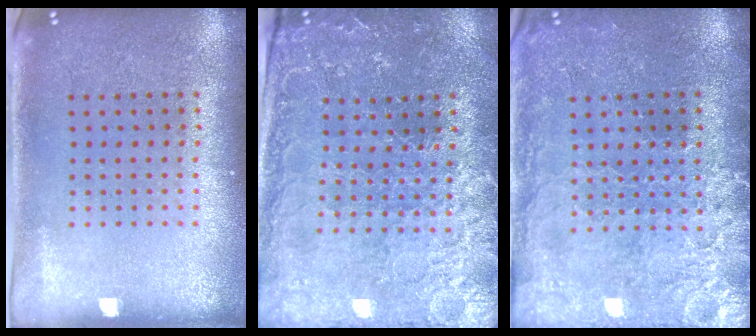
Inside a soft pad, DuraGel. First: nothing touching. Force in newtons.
{"total": 1.7, "press": 1.7, "slide": 0.3}
{"total": 3.3, "press": 3.1, "slide": 1.1}